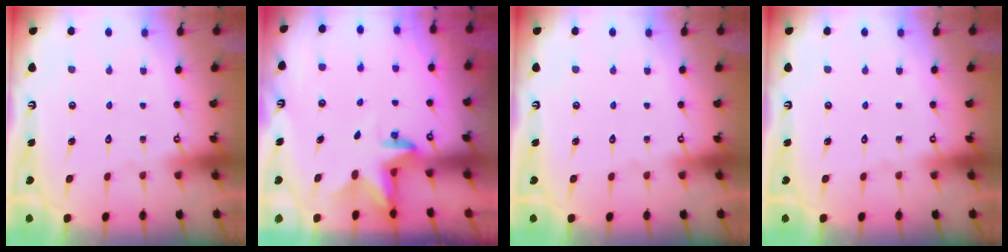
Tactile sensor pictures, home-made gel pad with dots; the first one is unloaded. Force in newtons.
{"total": 2.9, "press": 2.9, "slide": 0.2}
{"total": 0.0}
{"total": 0.0}